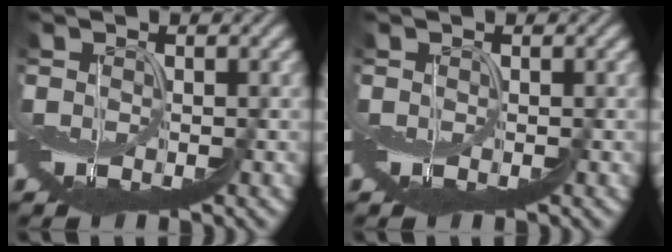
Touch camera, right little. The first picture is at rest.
{"total": 0.0}